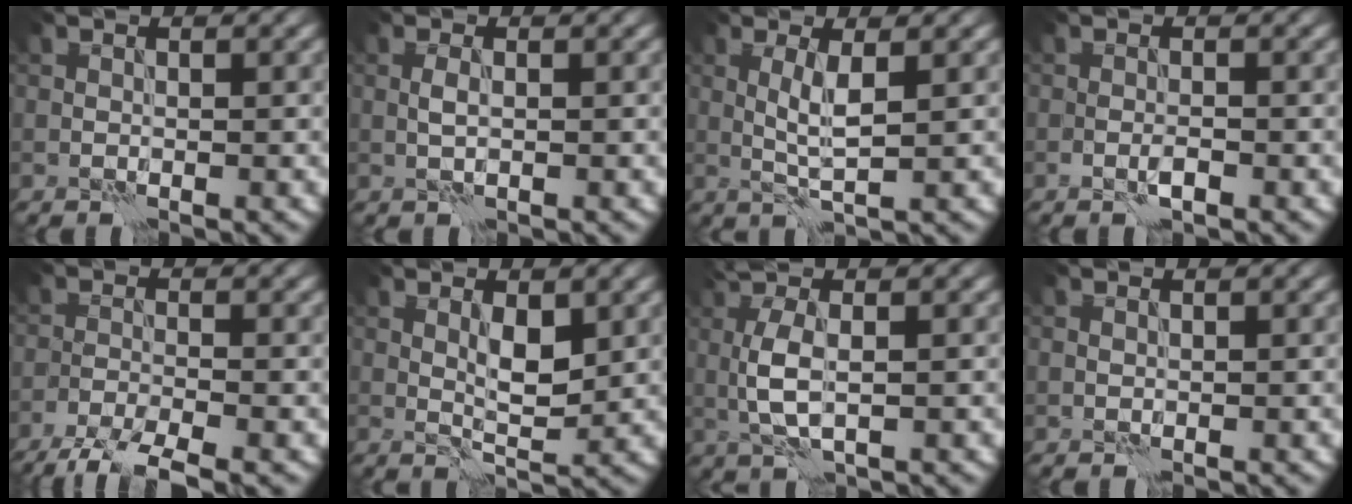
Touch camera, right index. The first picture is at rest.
{"total": 0.9, "force": [0.0, 0.3, 0.9], "torque": [-0.022, 0.002, 0.000]}
{"total": 2.5, "force": [0.8, 0.2, 2.4], "torque": [-0.050, 0.000, 0.016]}
{"total": 0.7, "force": [-0.3, 0.1, 0.6], "torque": [-0.013, -0.001, -0.007]}
{"total": 4.8, "force": [-3.8, 0.6, 3.0], "torque": [-0.049, -0.010, -0.076]}
{"total": 2.7, "force": [0.8, 0.9, 2.4], "torque": [-0.044, -0.005, 0.017]}
{"total": 4.5, "force": [0.6, 1.6, 4.2], "torque": [-0.096, 0.005, 0.013]}
{"total": 0.7, "force": [0.7, -0.1, -0.2], "torque": [0.003, 0.000, 0.012]}